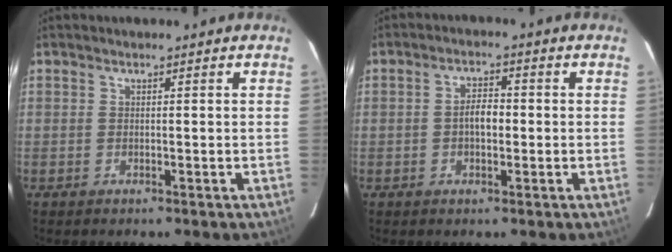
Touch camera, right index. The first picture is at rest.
{"total": 3.7, "force": [-0.5, 2.0, 3.0], "torque": [-0.055, 0.009, -0.006]}